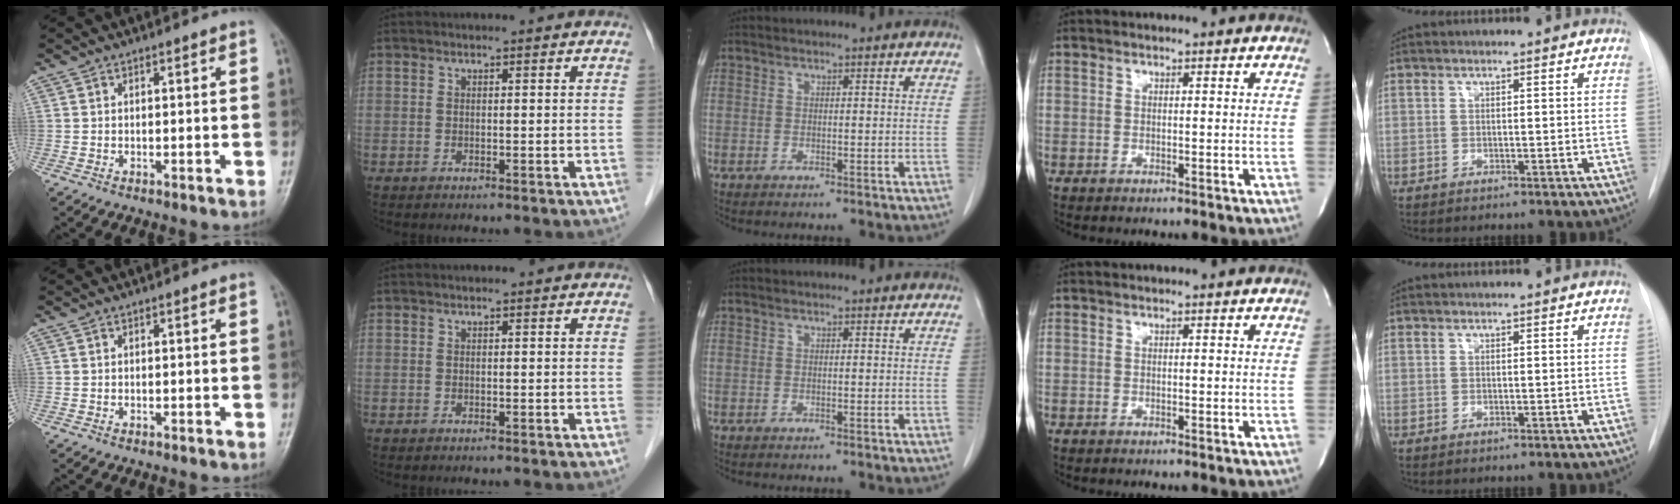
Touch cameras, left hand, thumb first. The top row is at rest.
{}